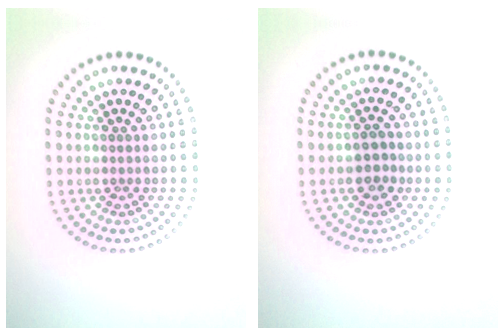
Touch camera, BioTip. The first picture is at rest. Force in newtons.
{"total": 2.4, "press": 2.3, "slide": 0.6}